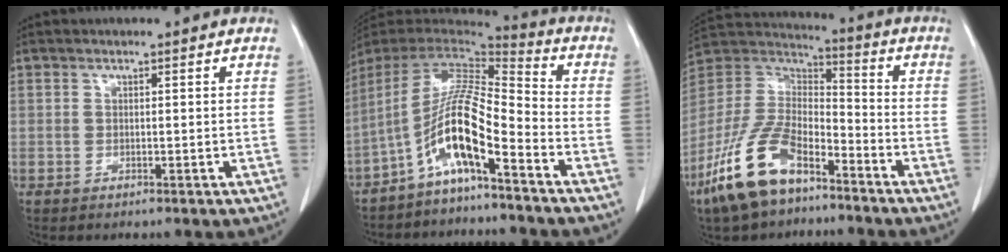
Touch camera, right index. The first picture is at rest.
{"total": 12.2, "force": [-6.5, 1.0, 10.3], "torque": [-0.192, 0.012, -0.123]}
{"total": 16.0, "force": [-10.1, 7.0, 10.2], "torque": [-0.222, 0.003, -0.196]}